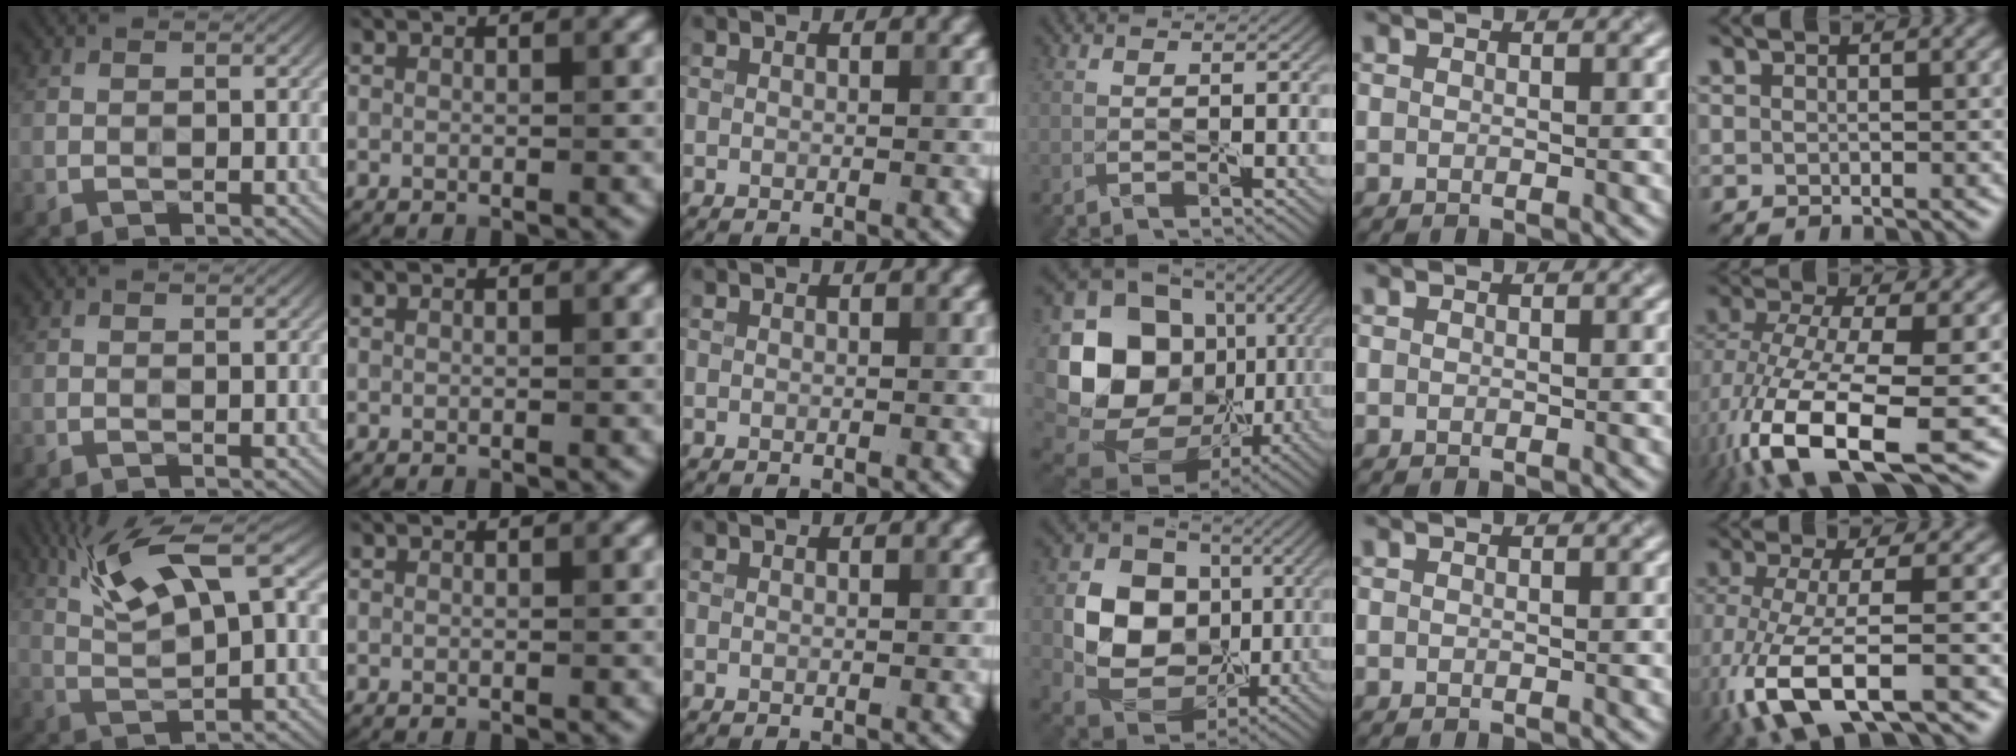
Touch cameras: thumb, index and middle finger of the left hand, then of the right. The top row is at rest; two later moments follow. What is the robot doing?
{"motion": "peel", "object": "window cling"}